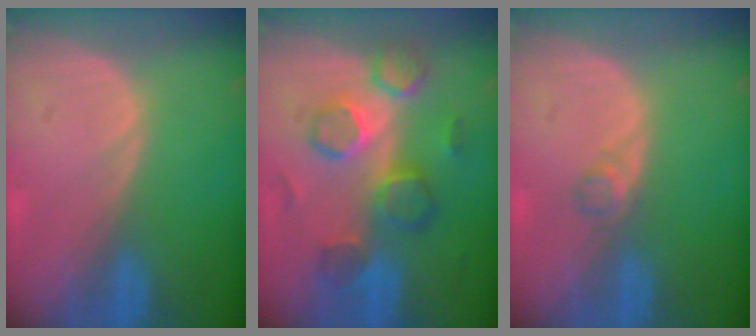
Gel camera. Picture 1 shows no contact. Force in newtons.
{"total": 8.5, "press": 8.3, "slide": 2.1}
{"total": 1.4, "press": 1.4, "slide": 0.1}